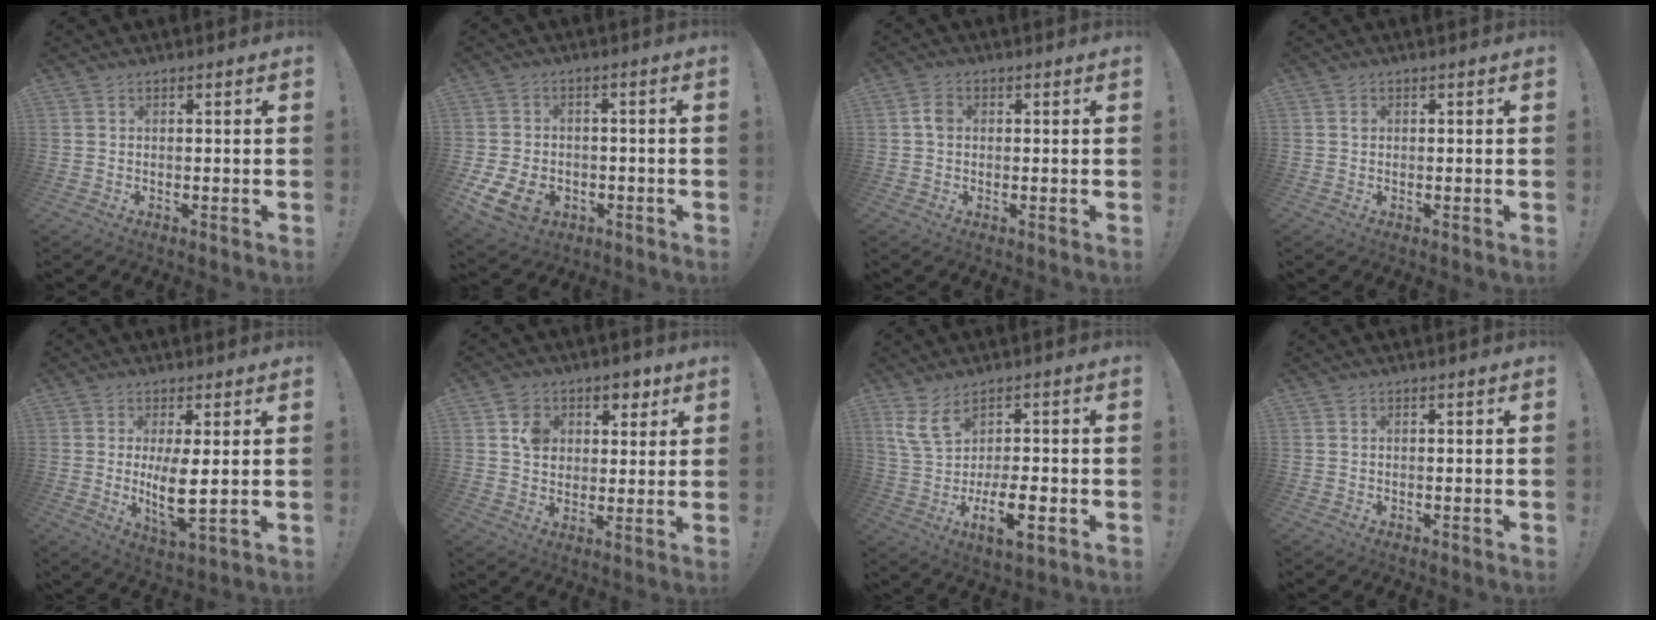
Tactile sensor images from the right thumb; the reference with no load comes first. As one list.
[{"total": 10.7, "force": [-3.7, 7.8, 6.4], "torque": [-0.119, 0.021, -0.065]}, {"total": 2.8, "force": [0.0, 2.1, 1.9], "torque": [-0.028, 0.005, -0.003]}, {"total": 0.7, "force": [0.1, 0.6, 0.2], "torque": [-0.012, 0.005, 0.004]}, {"total": 8.4, "force": [0.8, 2.2, 8.0], "torque": [-0.138, -0.023, 0.013]}, {"total": 8.8, "force": [4.0, 7.4, 2.4], "torque": [-0.030, -0.027, 0.076]}, {"total": 11.9, "force": [-0.6, 4.4, 11.1], "torque": [-0.205, -0.011, -0.012]}, {"total": 0.0}]